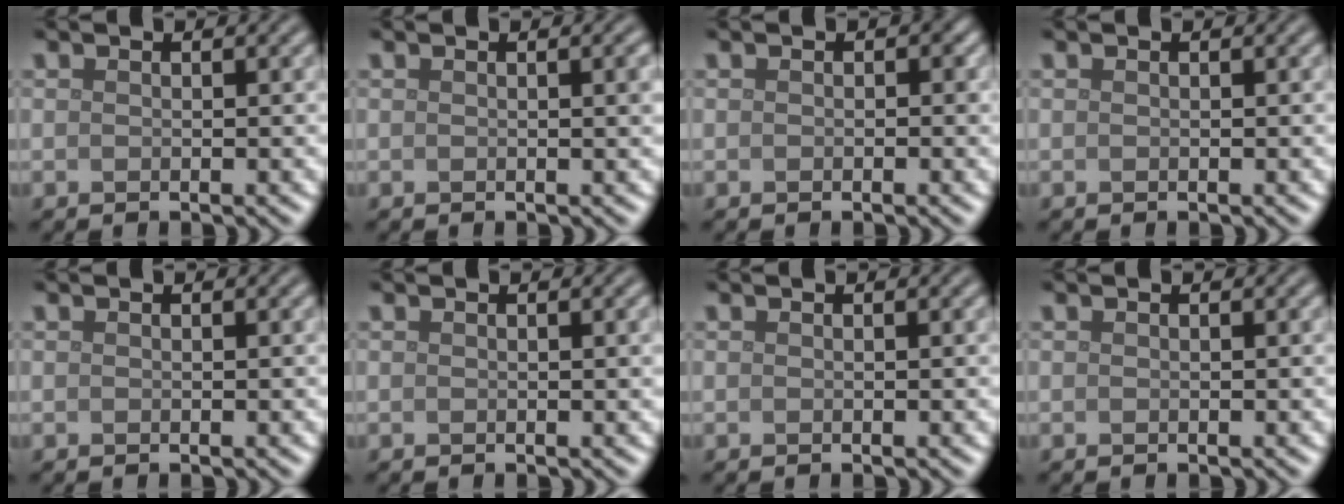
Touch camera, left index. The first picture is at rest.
{"total": 1.1, "force": [0.2, 0.2, 1.1], "torque": [-0.013, 0.002, 0.001]}
{"total": 0.7, "force": [0.0, 0.6, 0.4], "torque": [-0.003, -0.003, -0.002]}
{"total": 0.0}
{"total": 0.0}
{"total": 0.7, "force": [0.1, 0.1, 0.7], "torque": [-0.008, 0.003, 0.002]}
{"total": 0.0}
{"total": 0.0}